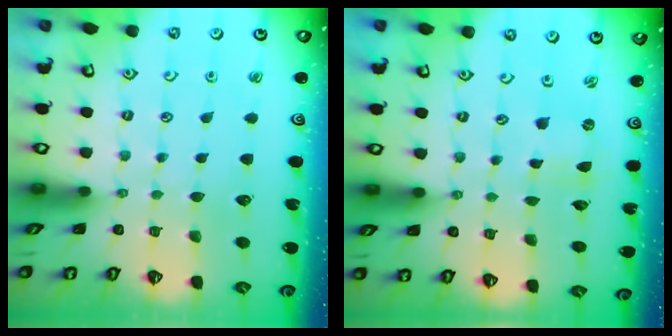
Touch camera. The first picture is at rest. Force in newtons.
{"total": 0.0}